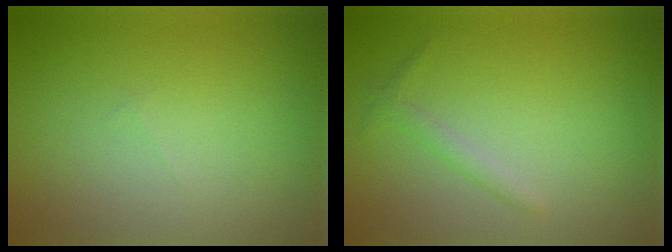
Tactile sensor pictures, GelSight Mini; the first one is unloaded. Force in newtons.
{"total": 1.1, "press": 1.1, "slide": 0.1}